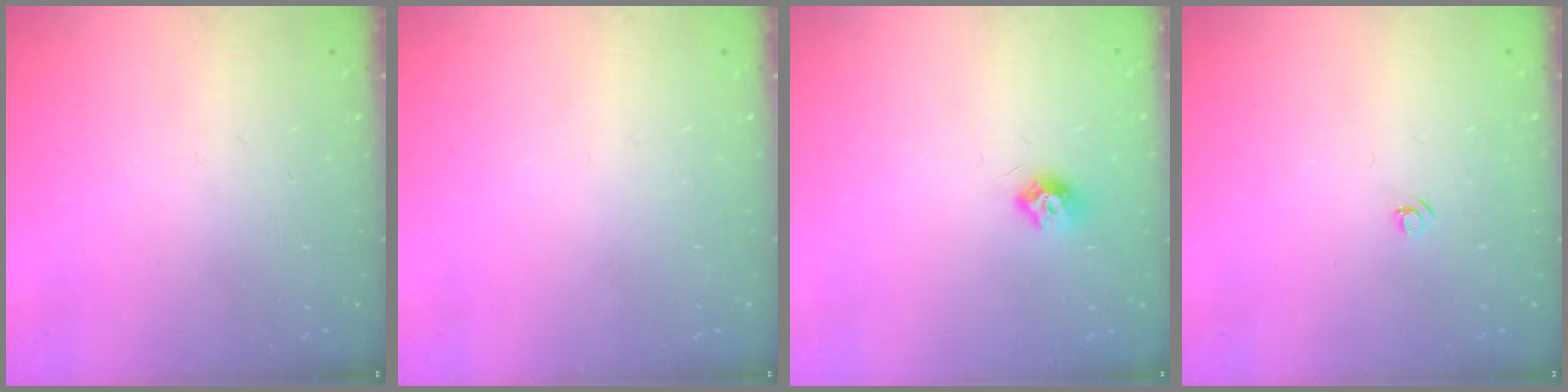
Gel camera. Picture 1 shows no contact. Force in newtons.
{"total": 0.0}
{"total": 7.4, "press": 7.4, "slide": 0.2}
{"total": 3.5, "press": 3.4, "slide": 0.5}